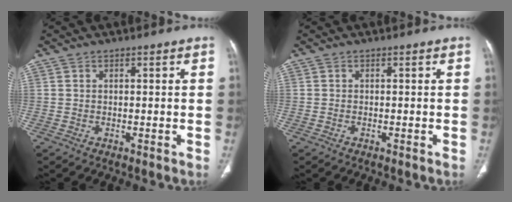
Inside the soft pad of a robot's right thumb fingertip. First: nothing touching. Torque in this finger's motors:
{"motor_torque": [0.13, -0.12, -0.46, 0.15, 0.00]}